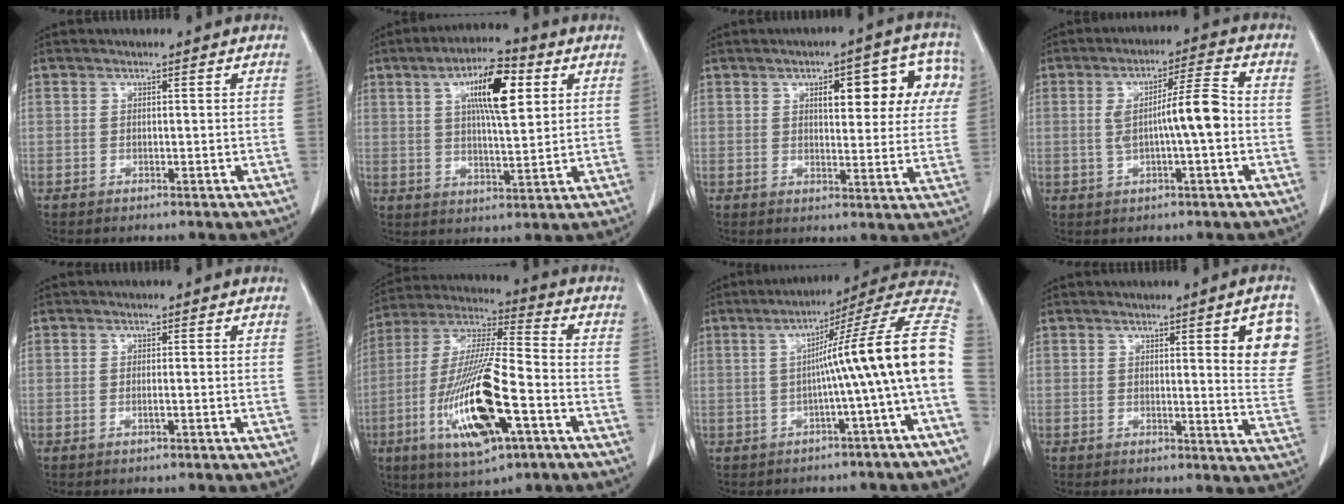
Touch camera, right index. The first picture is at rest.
{"total": 11.1, "force": [3.9, 2.6, 10.1], "torque": [-0.175, 0.013, 0.064]}
{"total": 12.3, "force": [4.4, 4.3, 10.6], "torque": [-0.120, 0.029, 0.052]}
{"total": 7.9, "force": [-0.4, 0.4, 7.9], "torque": [-0.134, 0.013, -0.007]}
{"total": 0.8, "force": [-0.2, 0.0, 0.8], "torque": [-0.018, -0.001, -0.003]}
{"total": 19.2, "force": [-6.7, 3.6, 17.6], "torque": [-0.370, -0.023, -0.116]}
{"total": 15.3, "force": [-1.5, -1.9, 15.1], "torque": [-0.188, 0.039, -0.033]}
{"total": 8.2, "force": [2.8, 1.2, 7.6], "torque": [-0.078, -0.013, 0.028]}